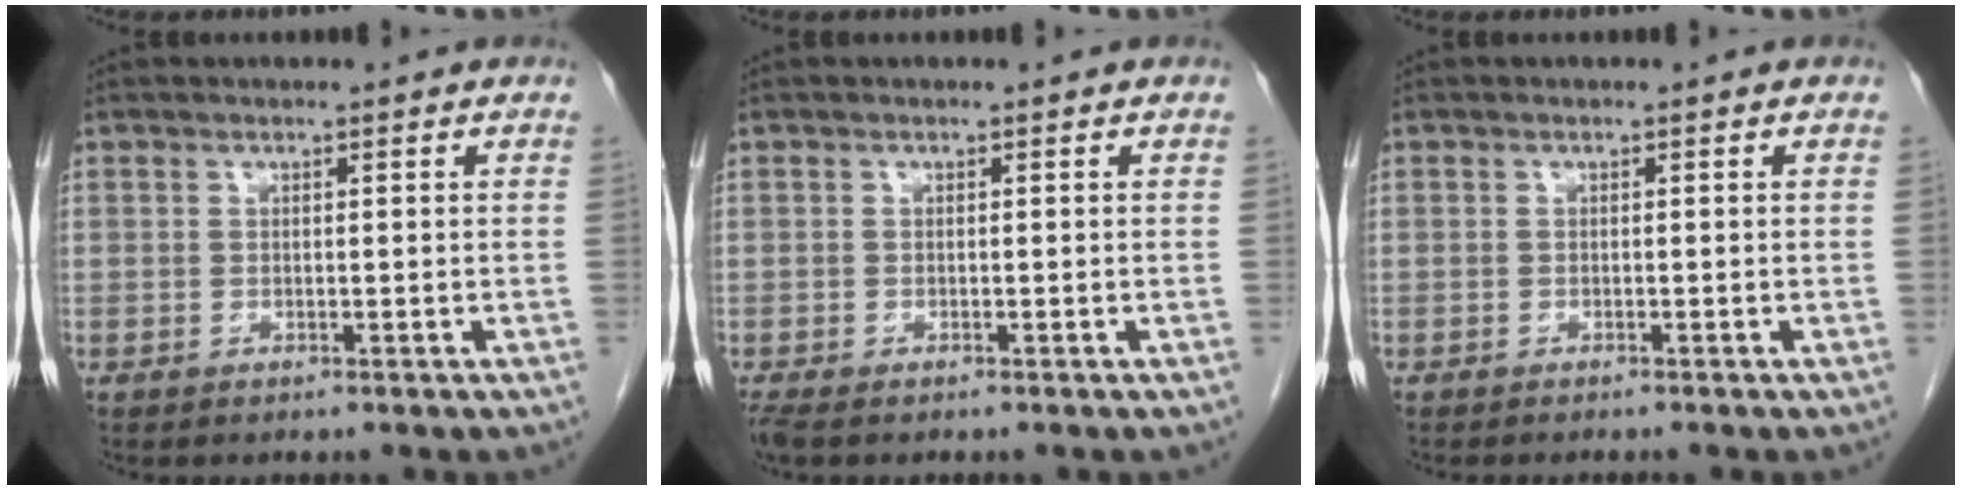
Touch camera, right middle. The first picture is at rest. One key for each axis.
{"total": 1.9, "fx": -1.5, "fy": 0.6, "fz": 1.0, "tx": -0.025, "ty": -0.008, "tz": -0.026}
{"total": 1.7, "fx": -1.5, "fy": -0.2, "fz": 0.7, "tx": -0.010, "ty": 0.001, "tz": -0.020}